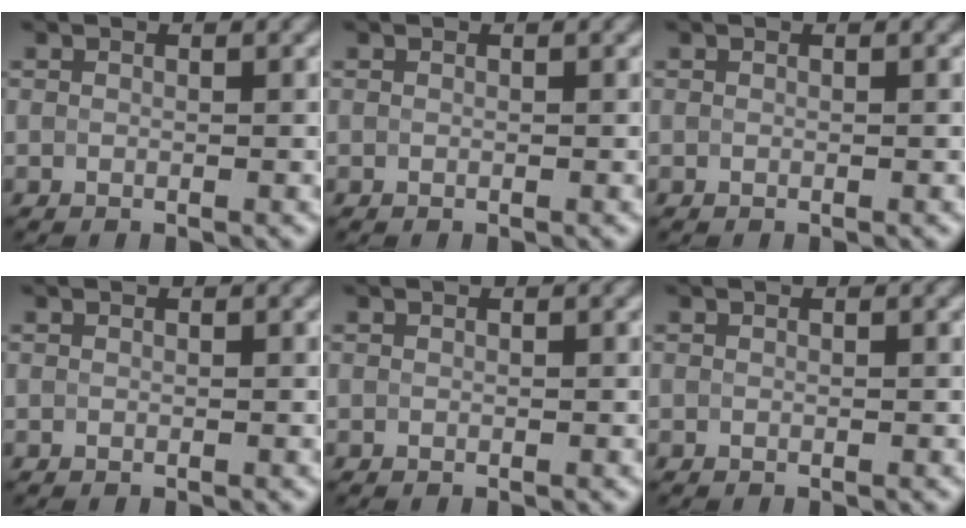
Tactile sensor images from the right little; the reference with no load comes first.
{"total": 0.0}
{"total": 0.0}
{"total": 0.0}
{"total": 0.0}
{"total": 0.0}